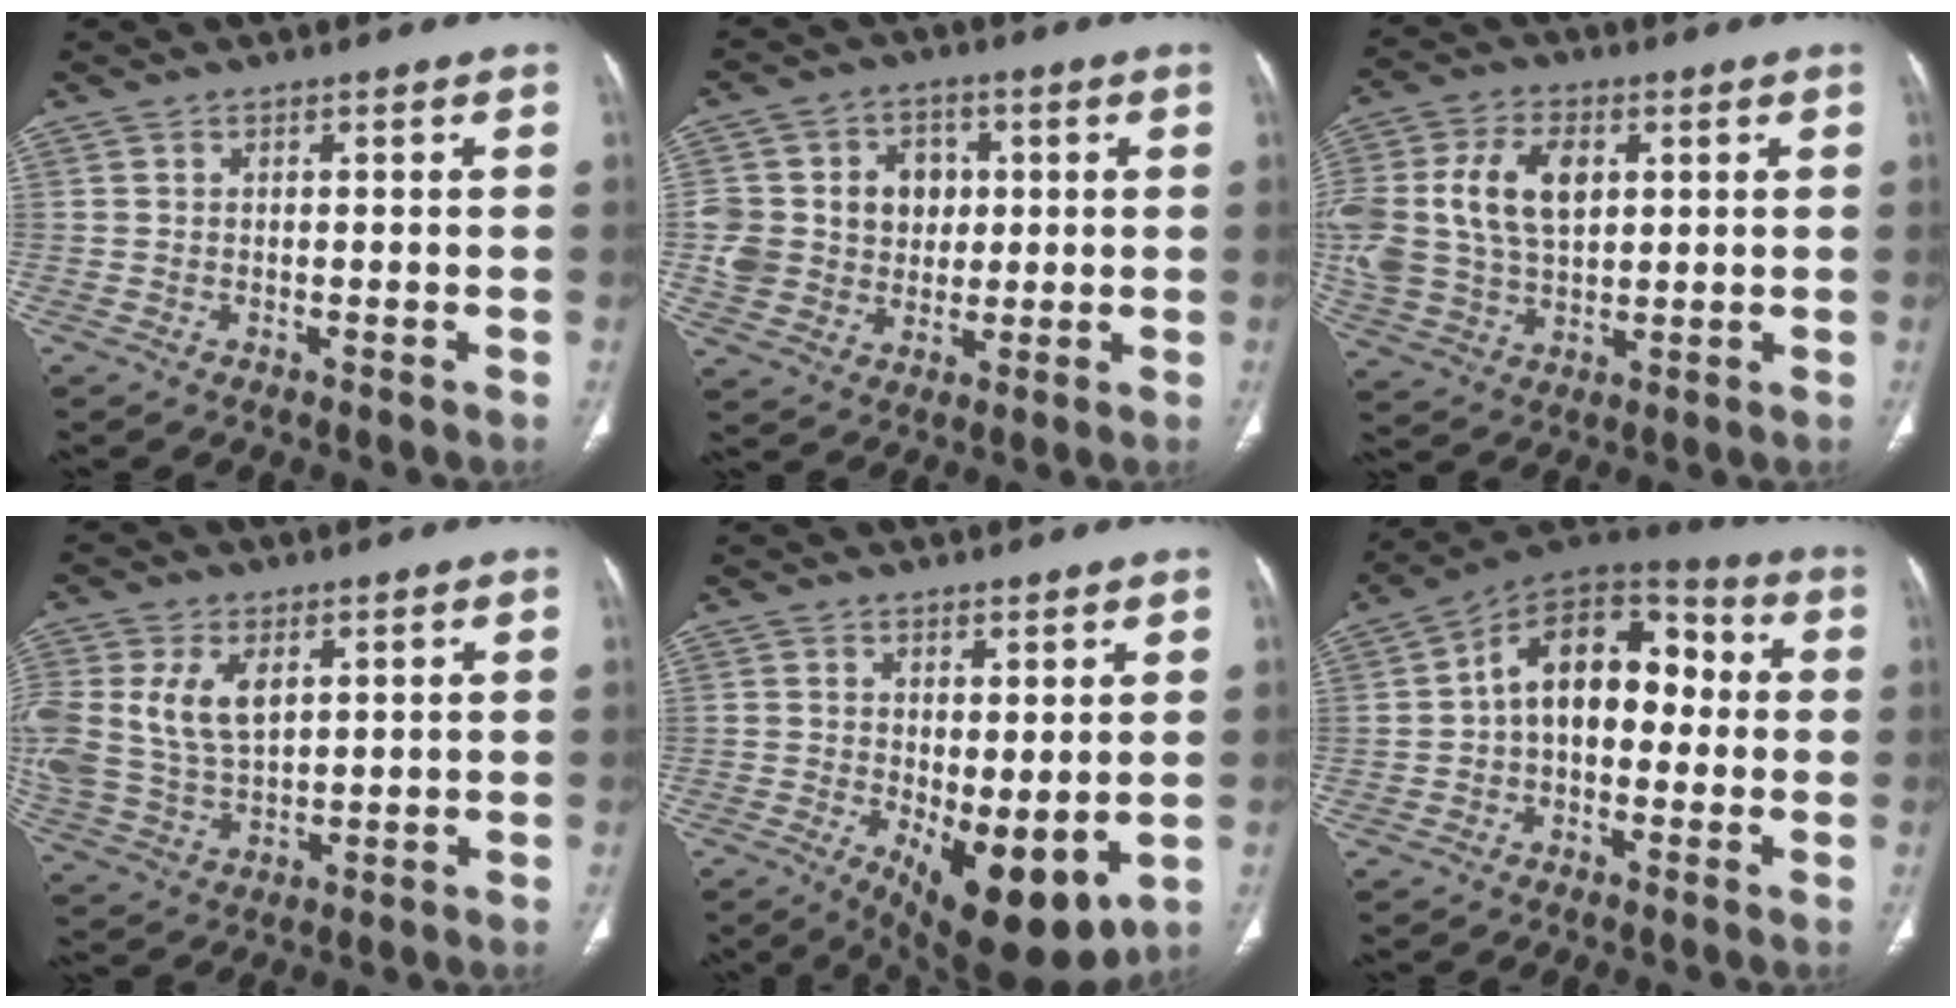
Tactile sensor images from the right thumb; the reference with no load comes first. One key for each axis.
{"total": 13.1, "fx": 1.6, "fy": 11.7, "fz": 5.8, "tx": -0.063, "ty": 0.015, "tz": 0.043}
{"total": 20.2, "fx": 4.0, "fy": 13.8, "fz": 14.3, "tx": -0.319, "ty": 0.008, "tz": 0.083}
{"total": 13.1, "fx": 3.7, "fy": 8.1, "fz": 9.6, "tx": -0.207, "ty": -0.006, "tz": 0.083}
{"total": 11.5, "fx": -1.6, "fy": 4.7, "fz": 10.4, "tx": -0.146, "ty": -0.026, "tz": -0.004}
{"total": 14.9, "fx": 0.2, "fy": 9.6, "fz": 11.4, "tx": -0.140, "ty": 0.048, "tz": -0.011}